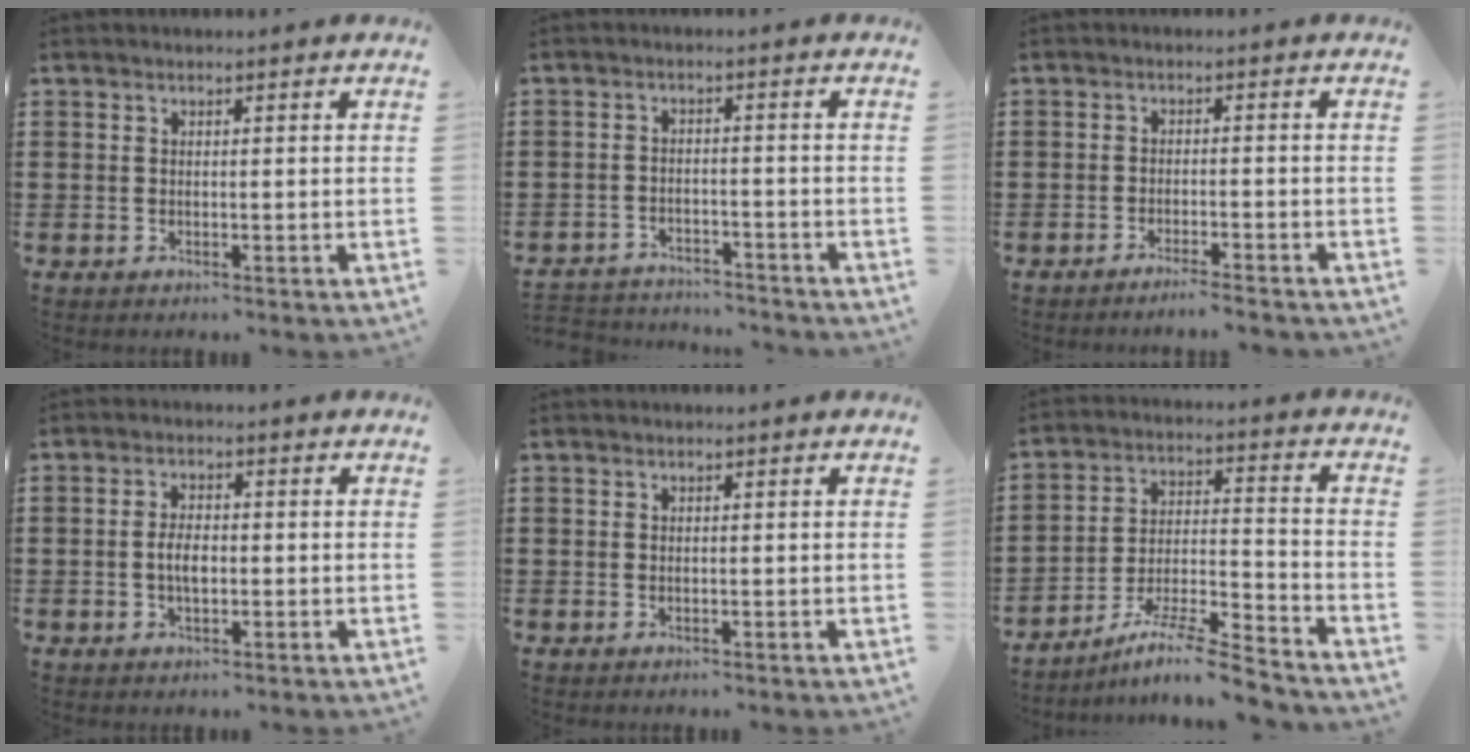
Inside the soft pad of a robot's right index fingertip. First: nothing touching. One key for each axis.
{"total": 3.5, "fx": -3.5, "fy": 0.2, "fz": -0.1, "tx": -0.014, "ty": -0.006, "tz": -0.076}
{"total": 2.4, "fx": -2.2, "fy": -0.5, "fz": 0.7, "tx": -0.013, "ty": -0.002, "tz": -0.044}
{"total": 3.5, "fx": -0.5, "fy": 1.6, "fz": 3.1, "tx": -0.065, "ty": 0.001, "tz": -0.011}
{"total": 0.0}
{"total": 9.3, "fx": -8.1, "fy": 0.2, "fz": 4.6, "tx": -0.076, "ty": 0.007, "tz": -0.156}